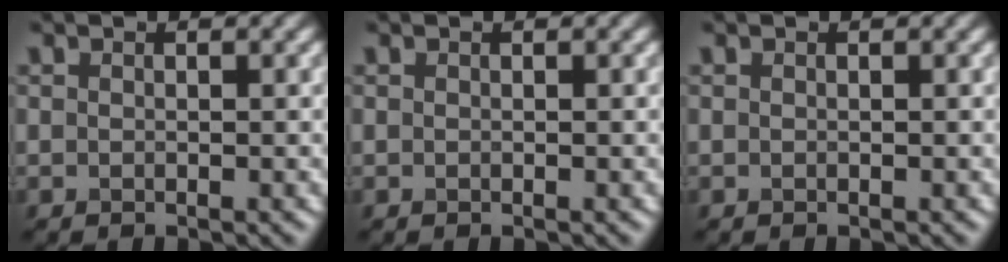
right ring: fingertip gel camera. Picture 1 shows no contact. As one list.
[{"total": 0.0}, {"total": 0.0}]